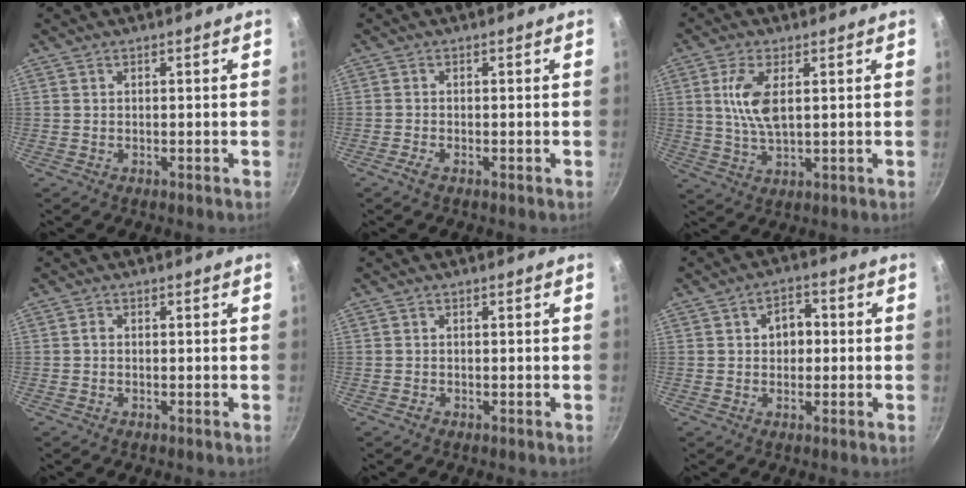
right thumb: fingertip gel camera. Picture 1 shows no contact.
{"total": 1.4, "force": [-0.9, 0.3, 1.0], "torque": [-0.026, 0.004, -0.022]}
{"total": 7.8, "force": [1.8, 3.4, 6.8], "torque": [-0.133, -0.005, 0.037]}
{"total": 0.6, "force": [-0.2, 0.5, 0.4], "torque": [-0.007, 0.005, -0.004]}
{"total": 0.6, "force": [-0.4, 0.5, 0.2], "torque": [-0.003, 0.002, -0.006]}
{"total": 5.3, "force": [0.5, 4.0, 3.4], "torque": [-0.020, 0.013, 0.003]}